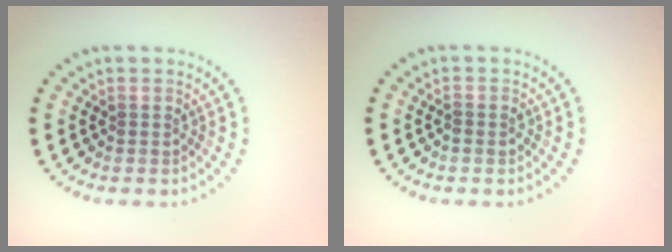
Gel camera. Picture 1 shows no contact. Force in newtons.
{"total": 0.8, "press": 0.7, "slide": 0.2}